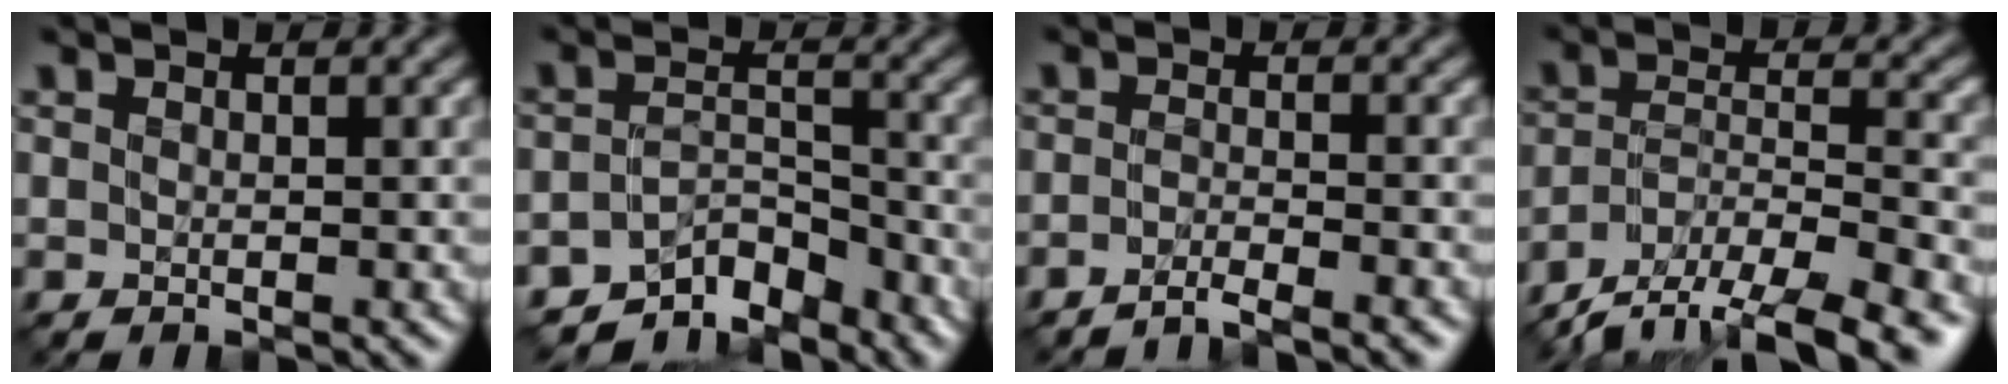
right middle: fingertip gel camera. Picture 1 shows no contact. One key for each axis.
{"total": 5.6, "fx": -5.0, "fy": 1.9, "fz": 1.6, "tx": -0.012, "ty": -0.008, "tz": -0.081}
{"total": 2.6, "fx": -2.3, "fy": 0.3, "fz": 1.3, "tx": -0.015, "ty": -0.007, "tz": -0.051}
{"total": 11.2, "fx": -9.8, "fy": 3.2, "fz": 4.6, "tx": -0.077, "ty": -0.020, "tz": -0.152}